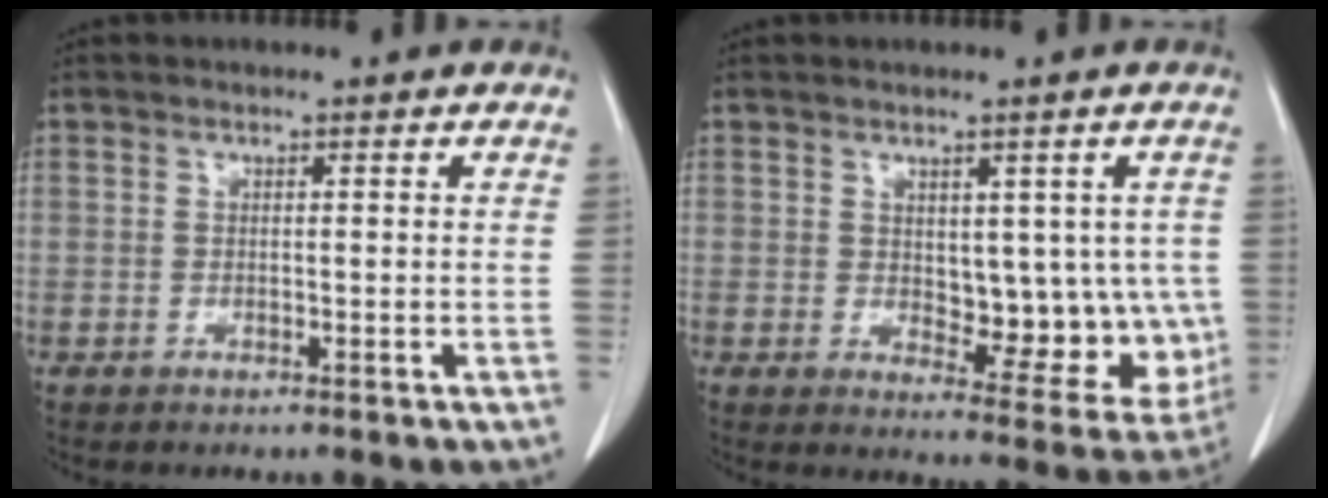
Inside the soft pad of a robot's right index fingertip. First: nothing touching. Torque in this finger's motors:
{"motor_torque": [0.02, 0.09, 0.06, 0.01]}